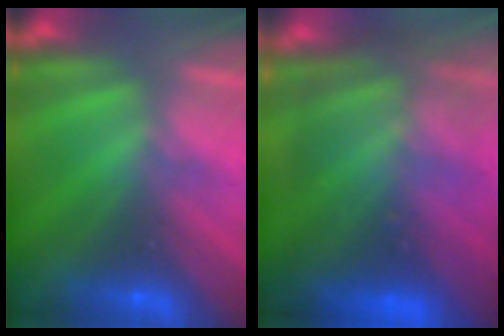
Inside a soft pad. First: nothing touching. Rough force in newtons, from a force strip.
{"total": 8.6}